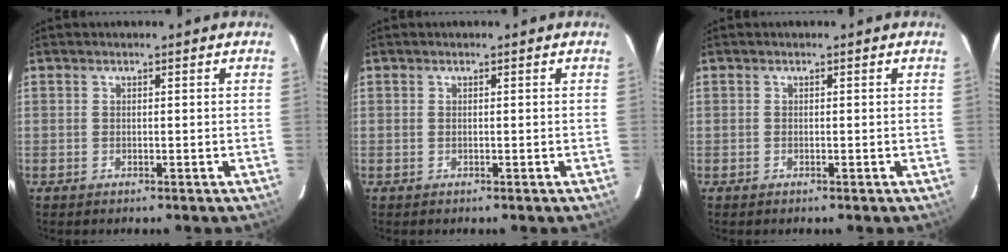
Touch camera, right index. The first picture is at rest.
{"total": 0.0}
{"total": 0.0}